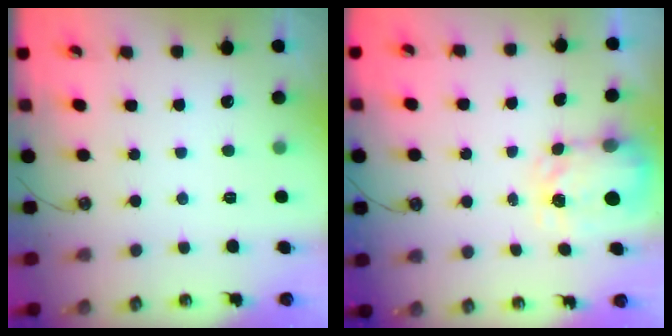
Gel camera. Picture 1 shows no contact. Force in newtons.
{"total": 4.0, "press": 4.0, "slide": 0.5}